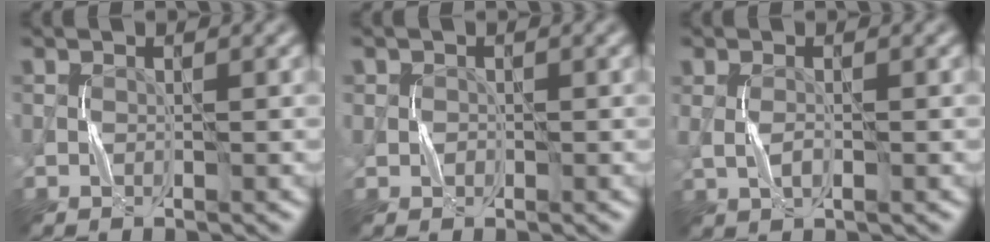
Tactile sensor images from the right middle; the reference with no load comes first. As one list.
[{"total": 0.8, "force": [-0.1, 0.8, -0.1], "torque": [0.008, -0.001, -0.001]}, {"total": 1.3, "force": [0.1, 0.6, 1.2], "torque": [-0.029, -0.003, 0.003]}]